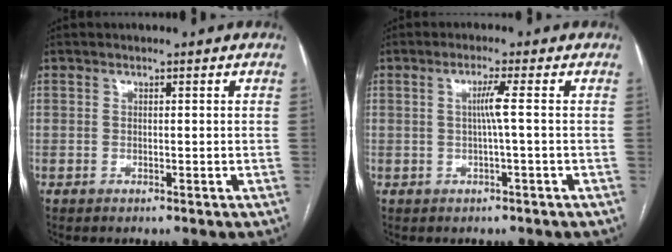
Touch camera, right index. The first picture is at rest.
{"total": 2.6, "force": [0.1, -0.8, 2.5], "torque": [-0.047, 0.001, 0.003]}